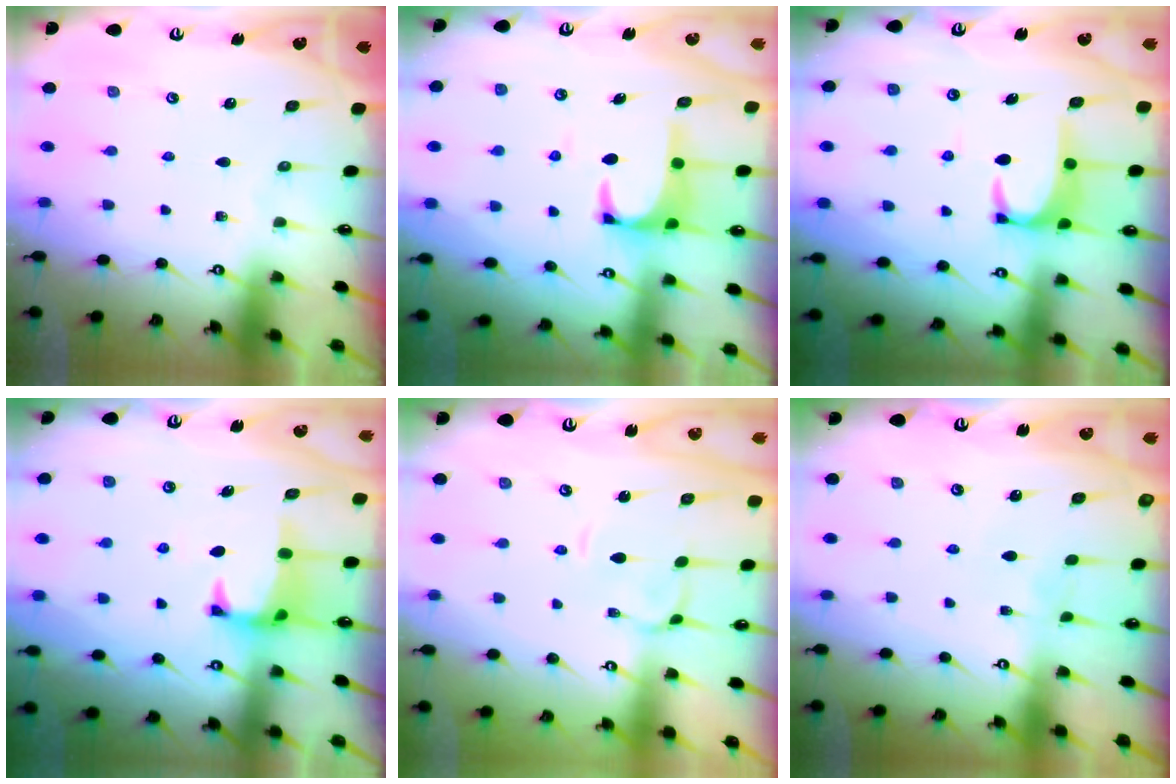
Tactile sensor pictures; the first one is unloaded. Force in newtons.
{"total": 2.5, "press": 2.4, "slide": 0.7}
{"total": 3.6, "press": 3.5, "slide": 0.9}
{"total": 0.8, "press": 0.2, "slide": 0.8}
{"total": 1.5, "press": 1.3, "slide": 0.7}
{"total": 2.7, "press": 2.6, "slide": 0.2}